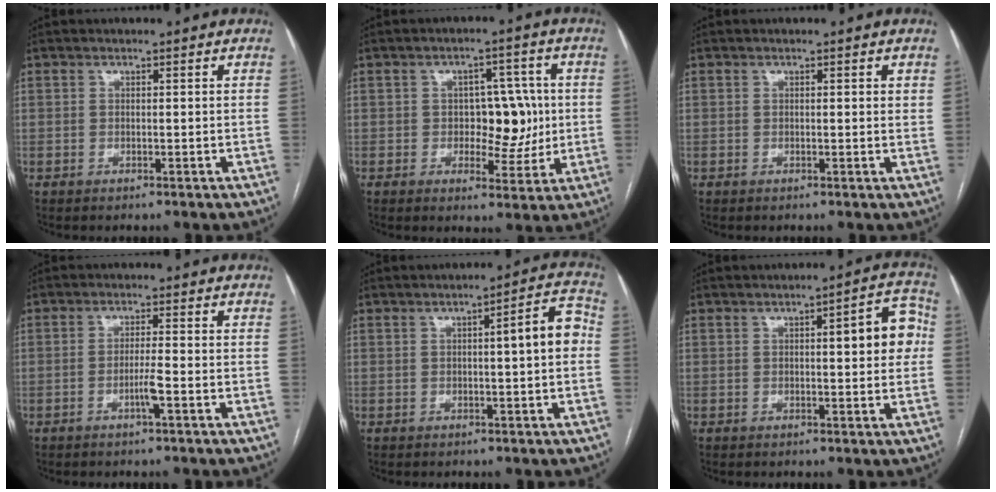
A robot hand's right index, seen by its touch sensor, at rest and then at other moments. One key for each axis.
{"total": 7.7, "fx": 0.0, "fy": 4.5, "fz": 6.2, "tx": -0.077, "ty": 0.017, "tz": 0.007}
{"total": 1.1, "fx": 0.5, "fy": 0.3, "fz": 0.9, "tx": -0.013, "ty": 0.000, "tz": 0.003}
{"total": 2.8, "fx": -1.2, "fy": -0.3, "fz": 2.5, "tx": -0.049, "ty": -0.003, "tz": -0.023}
{"total": 6.3, "fx": 0.3, "fy": 0.8, "fz": 6.2, "tx": -0.081, "ty": 0.021, "tz": -0.001}
{"total": 7.3, "fx": 1.0, "fy": 1.7, "fz": 7.0, "tx": -0.084, "ty": 0.021, "tz": 0.009}